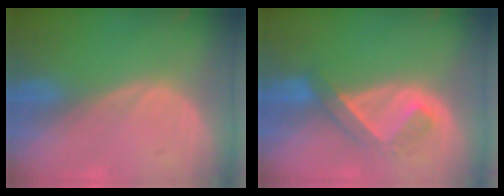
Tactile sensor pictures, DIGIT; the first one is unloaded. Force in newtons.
{"total": 5.2, "press": 4.6, "slide": 2.4}